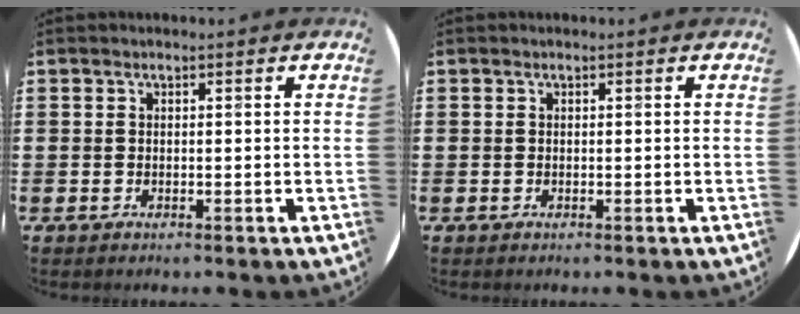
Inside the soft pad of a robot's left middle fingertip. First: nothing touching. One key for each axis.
{"total": 0.0}